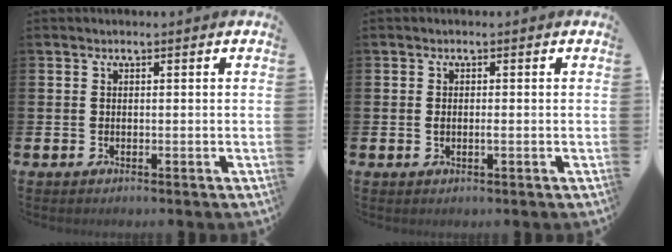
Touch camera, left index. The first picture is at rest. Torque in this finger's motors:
{"motor_torque": [0.18, 0.07, 0.02, 0.02]}